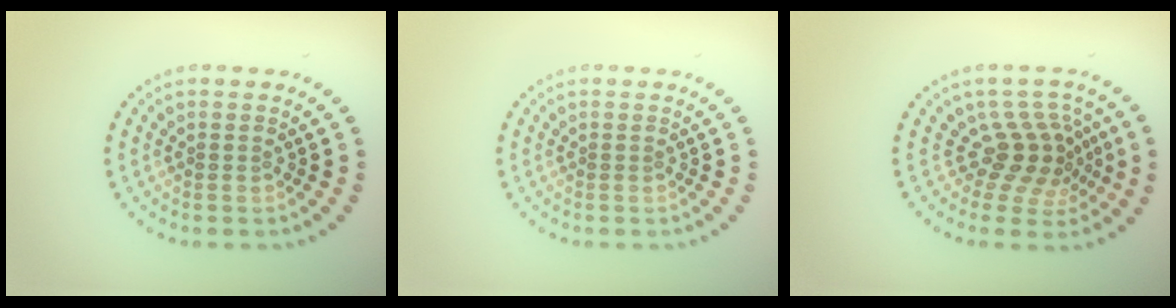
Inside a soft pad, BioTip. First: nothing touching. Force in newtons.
{"total": 0.0}
{"total": 3.9, "press": 2.7, "slide": 2.7}